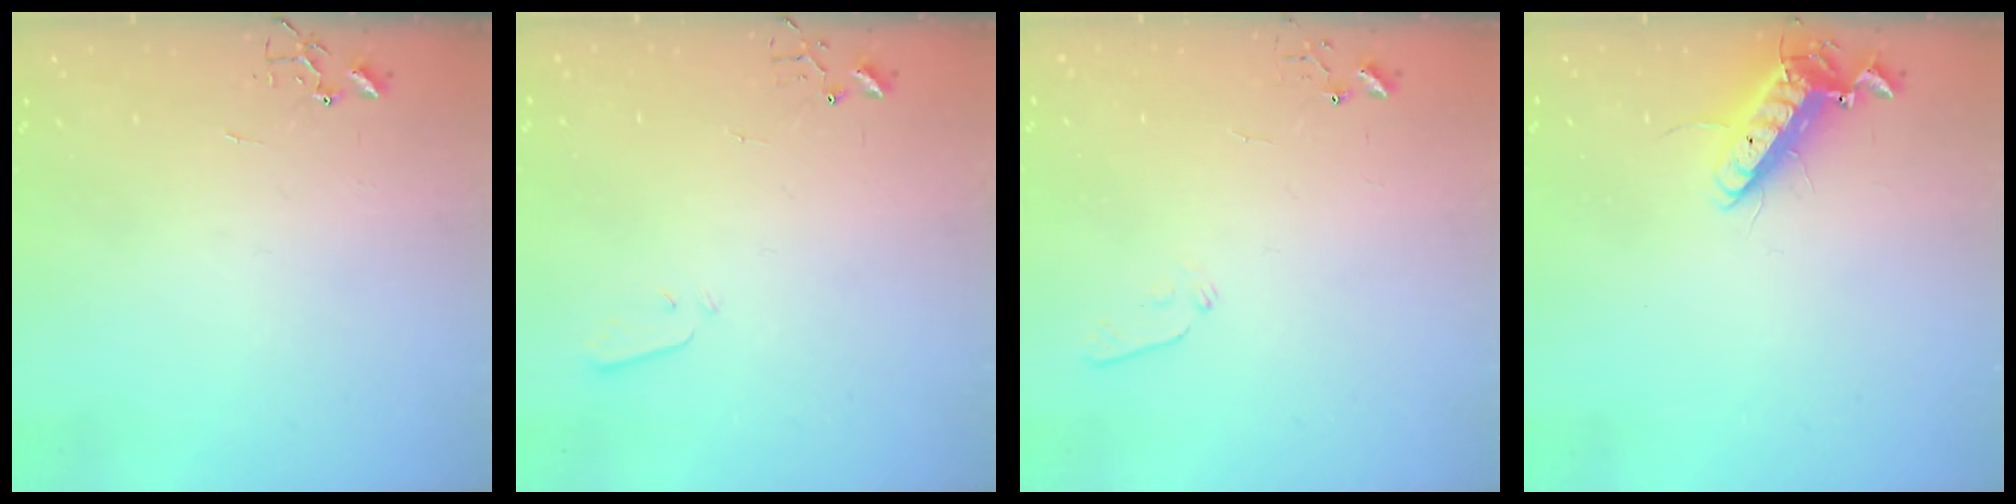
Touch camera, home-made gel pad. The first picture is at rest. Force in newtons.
{"total": 2.1, "press": 2.0, "slide": 0.4}
{"total": 4.8, "press": 4.7, "slide": 1.0}
{"total": 13.1, "press": 13.0, "slide": 2.3}